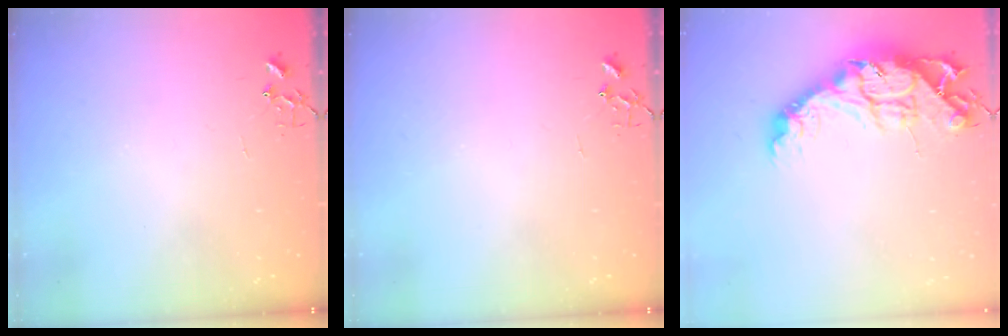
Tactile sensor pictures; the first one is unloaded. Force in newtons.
{"total": 0.0}
{"total": 18.3, "press": 18.3, "slide": 1.4}